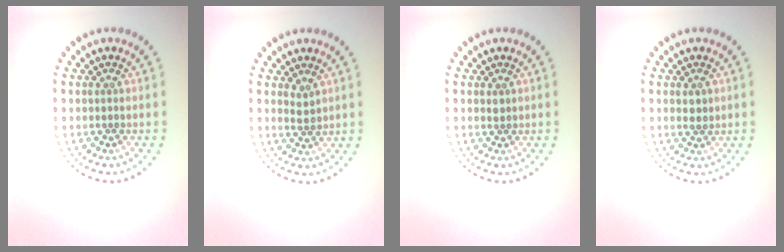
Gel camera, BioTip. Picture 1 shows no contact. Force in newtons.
{"total": 1.1, "press": 0.9, "slide": 0.6}
{"total": 0.5, "press": 0.4, "slide": 0.3}
{"total": 1.2, "press": 1.1, "slide": 0.4}